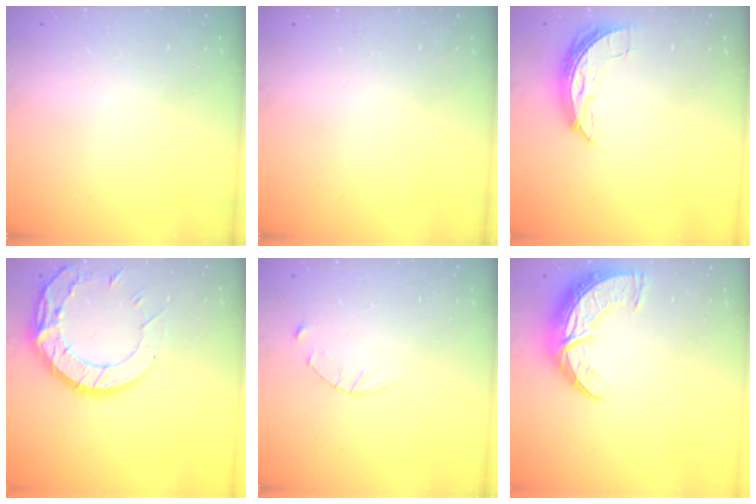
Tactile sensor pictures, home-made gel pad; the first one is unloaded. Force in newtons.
{"total": 0.0}
{"total": 6.8, "press": 6.8, "slide": 0.4}
{"total": 14.4, "press": 14.3, "slide": 1.2}
{"total": 2.8, "press": 2.8, "slide": 0.4}
{"total": 10.6, "press": 10.6, "slide": 0.9}